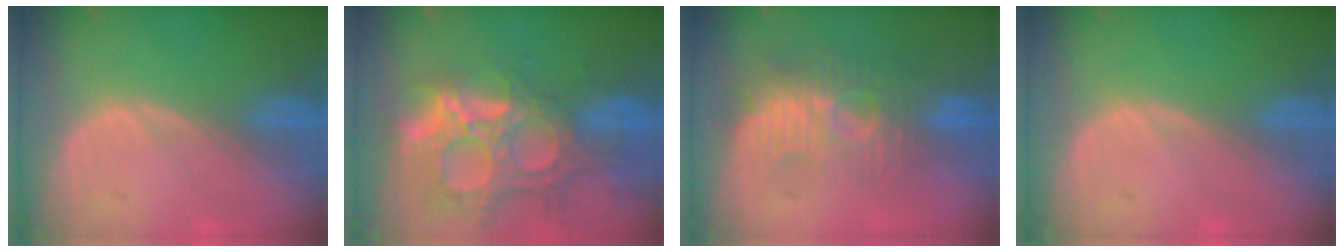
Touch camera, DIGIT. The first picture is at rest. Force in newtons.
{"total": 14.5, "press": 12.1, "slide": 7.9}
{"total": 9.3, "press": 8.5, "slide": 3.8}
{"total": 0.0}